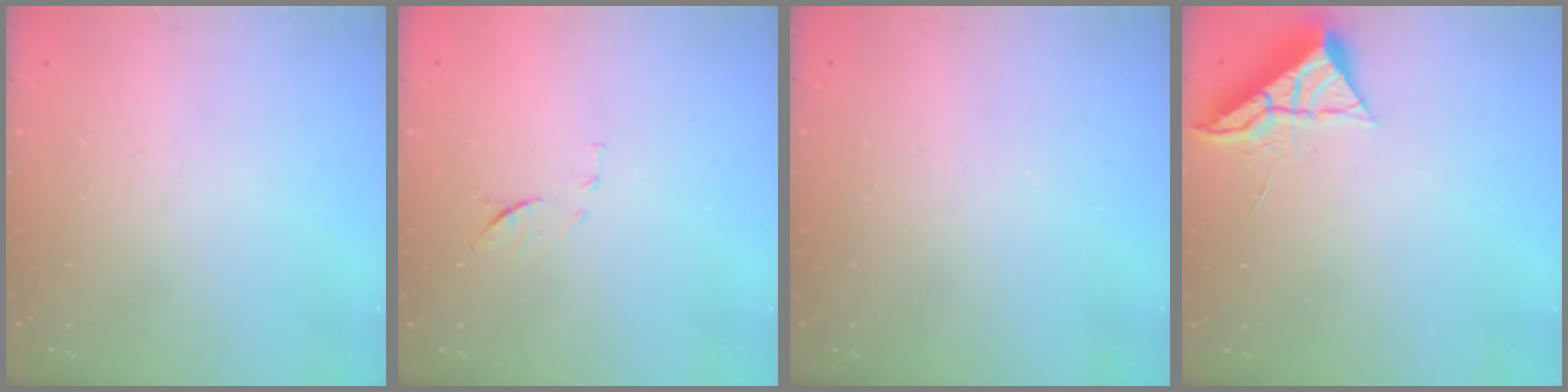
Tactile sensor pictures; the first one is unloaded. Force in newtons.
{"total": 8.5, "press": 8.4, "slide": 1.0}
{"total": 0.0}
{"total": 6.4, "press": 6.4, "slide": 0.2}